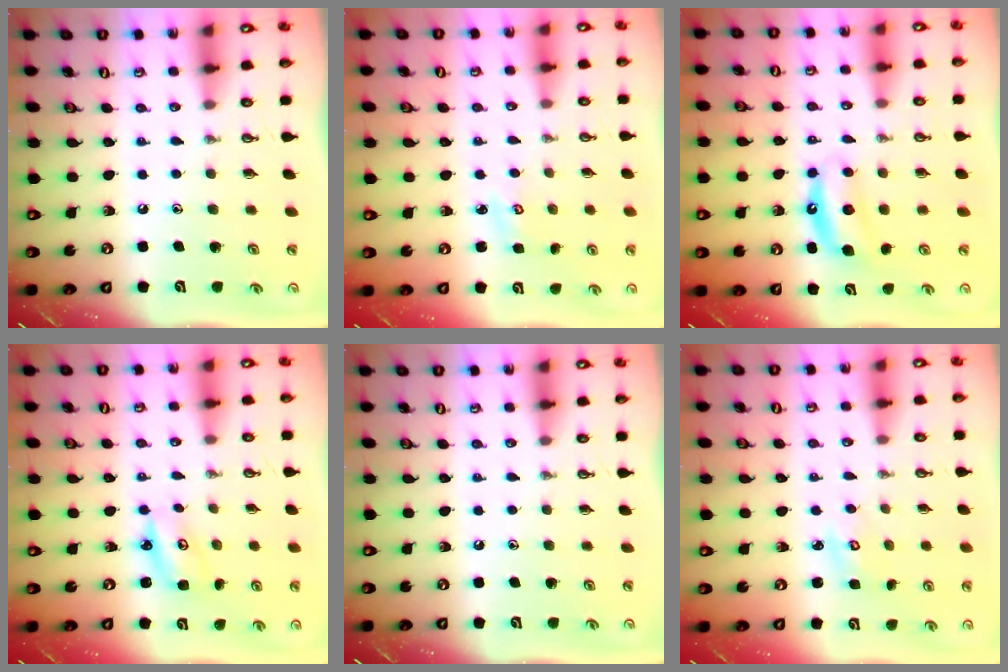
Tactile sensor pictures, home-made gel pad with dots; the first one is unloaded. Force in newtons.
{"total": 2.9, "press": 2.9, "slide": 0.3}
{"total": 6.6, "press": 6.6, "slide": 0.5}
{"total": 3.6, "press": 3.6, "slide": 0.2}
{"total": 0.0}
{"total": 2.9, "press": 2.9, "slide": 0.3}